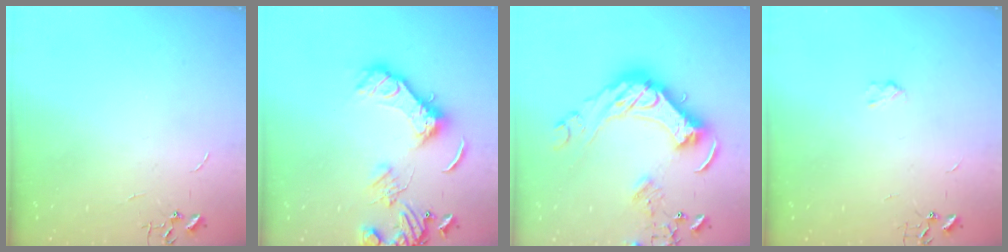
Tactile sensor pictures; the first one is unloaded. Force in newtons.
{"total": 15.8, "press": 15.7, "slide": 2.0}
{"total": 23.6, "press": 23.4, "slide": 2.4}
{"total": 2.6, "press": 2.6, "slide": 0.5}